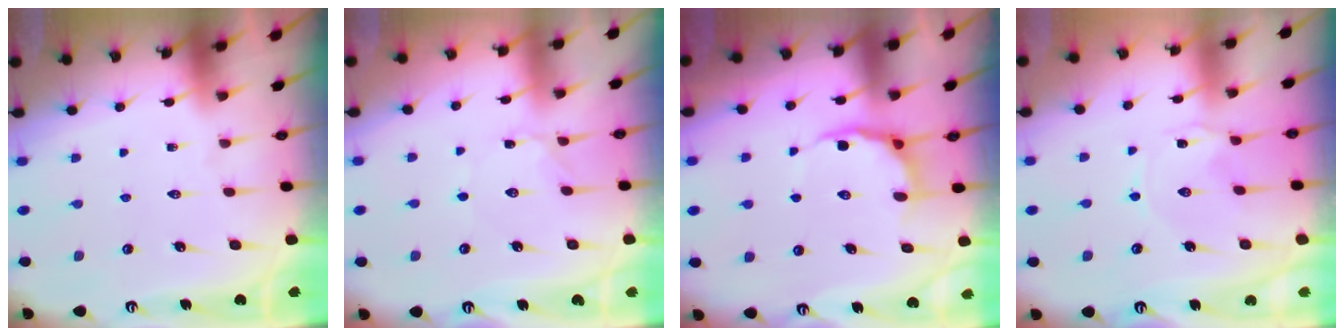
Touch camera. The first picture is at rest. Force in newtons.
{"total": 1.0, "press": 1.0, "slide": 0.1}
{"total": 7.7, "press": 7.2, "slide": 2.6}
{"total": 2.5, "press": 2.5, "slide": 0.4}